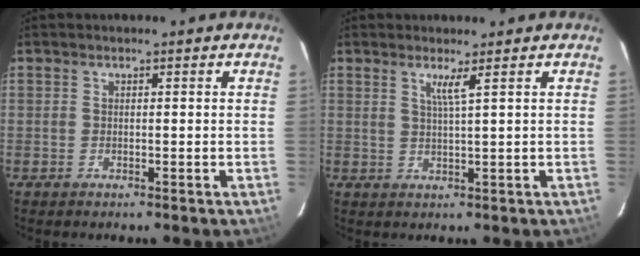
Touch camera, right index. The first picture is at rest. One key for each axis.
{"total": 2.3, "fx": 1.2, "fy": -0.7, "fz": 1.8, "tx": -0.033, "ty": -0.008, "tz": 0.022}